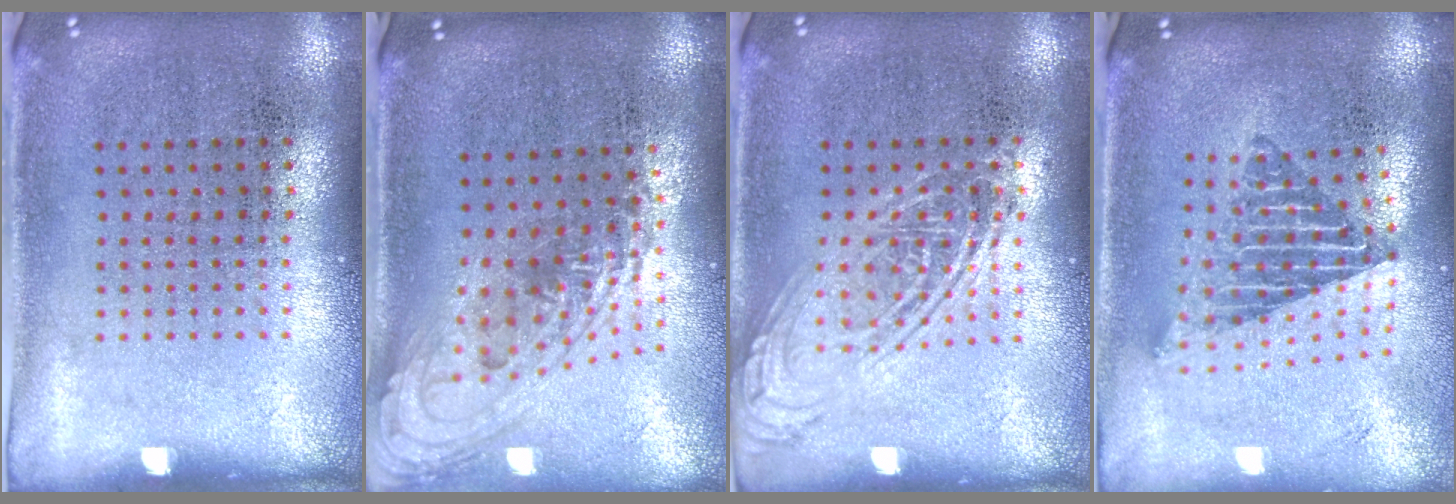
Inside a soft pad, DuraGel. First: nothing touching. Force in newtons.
{"total": 1.5, "press": 1.2, "slide": 0.9}
{"total": 2.5, "press": 2.5, "slide": 0.2}
{"total": 2.0, "press": 1.6, "slide": 1.3}